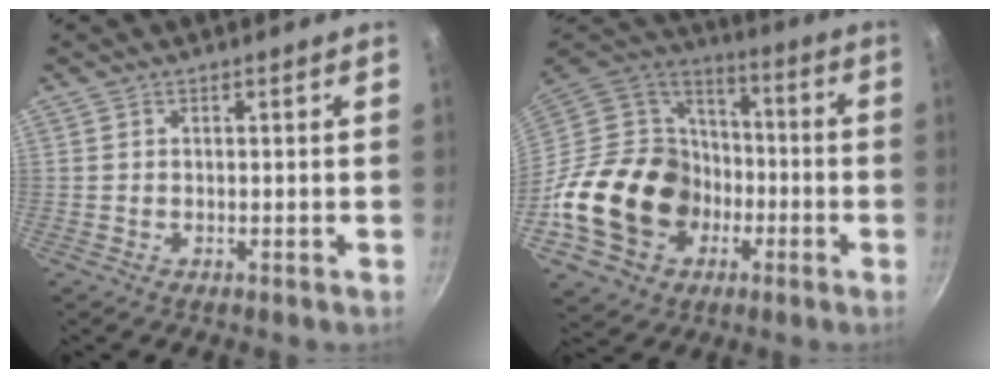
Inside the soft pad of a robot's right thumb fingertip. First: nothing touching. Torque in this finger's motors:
{"motor_torque": [2.47, 2.54, 1.43, -1.33, 0.16]}